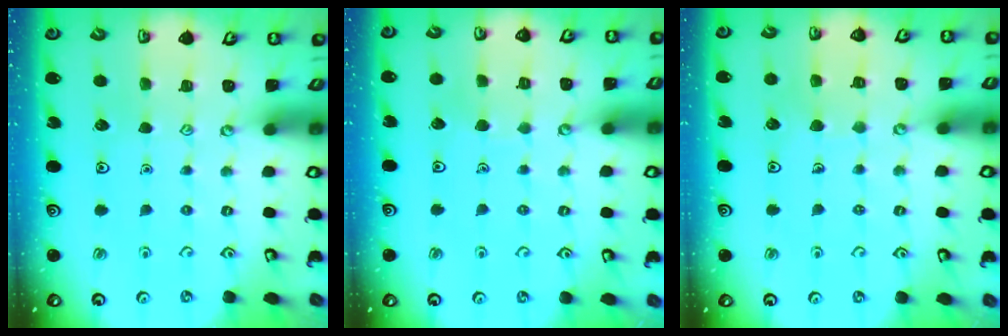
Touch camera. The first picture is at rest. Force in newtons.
{"total": 2.3, "press": 2.3, "slide": 0.1}
{"total": 4.6, "press": 4.6, "slide": 0.3}